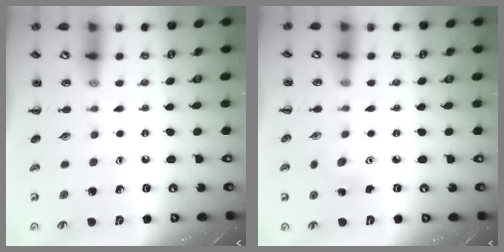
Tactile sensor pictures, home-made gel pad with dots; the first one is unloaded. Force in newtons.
{"total": 3.6, "press": 3.5, "slide": 1.0}